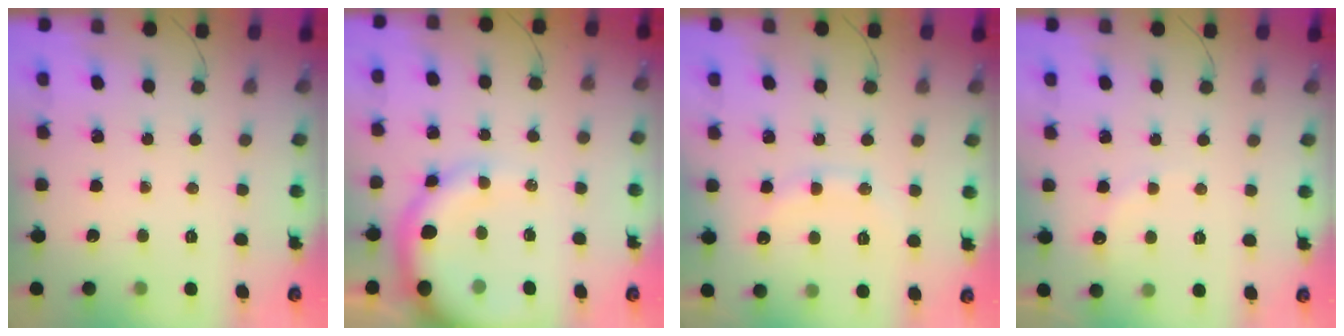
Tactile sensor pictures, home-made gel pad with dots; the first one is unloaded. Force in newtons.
{"total": 11.6, "press": 11.2, "slide": 3.3}
{"total": 10.9, "press": 10.8, "slide": 0.9}
{"total": 5.7, "press": 5.6, "slide": 1.1}